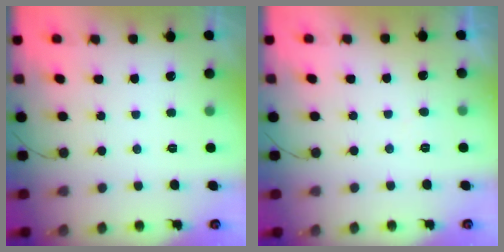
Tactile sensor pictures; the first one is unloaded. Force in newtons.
{"total": 2.3, "press": 2.3, "slide": 0.2}